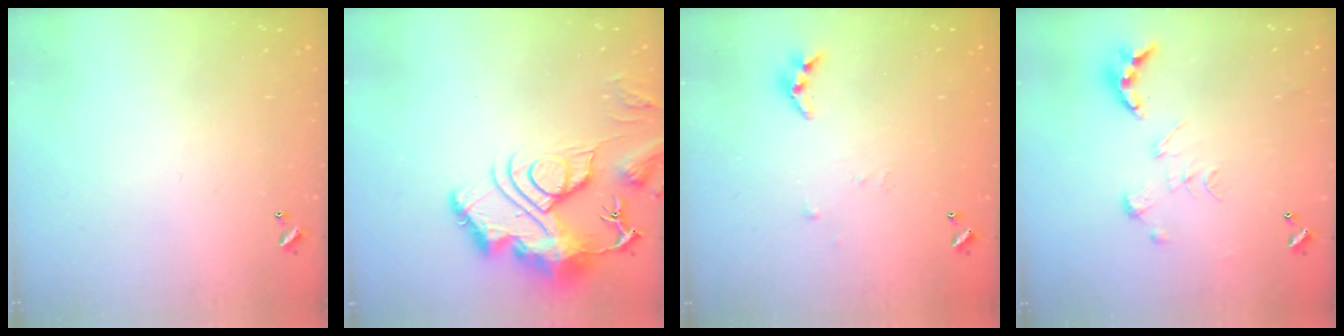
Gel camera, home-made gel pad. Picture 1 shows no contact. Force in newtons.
{"total": 17.8, "press": 17.8, "slide": 1.8}
{"total": 3.3, "press": 3.3, "slide": 0.4}
{"total": 0.8, "press": 0.8, "slide": 0.3}